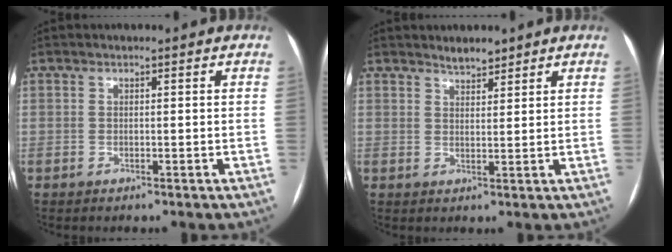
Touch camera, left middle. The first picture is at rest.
{"total": 2.4, "force": [2.2, 0.6, 0.7], "torque": [-0.017, -0.001, 0.039]}